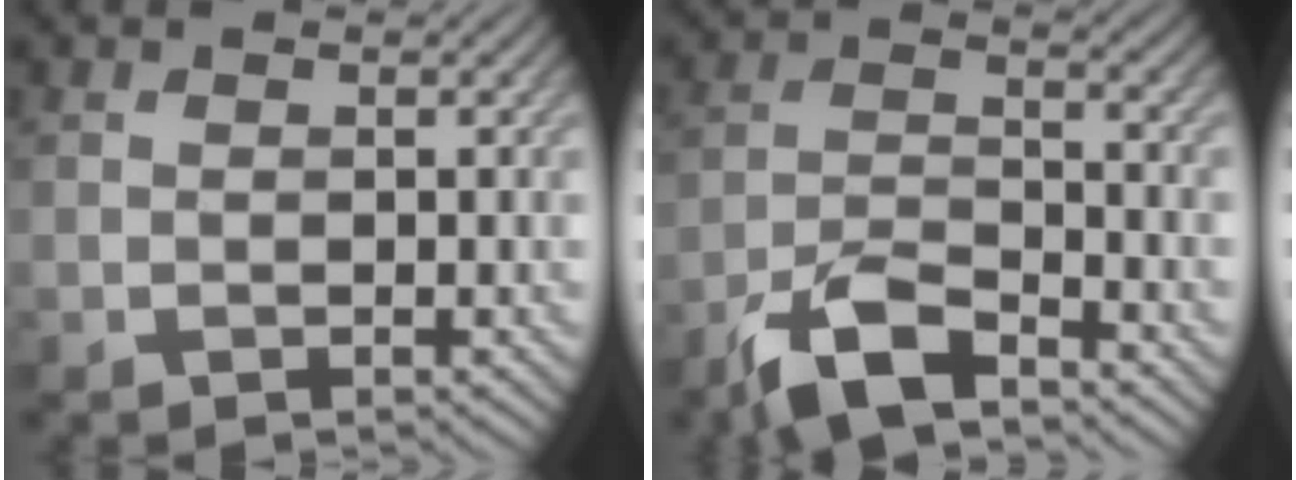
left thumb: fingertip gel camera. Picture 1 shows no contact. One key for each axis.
{"total": 7.7, "fx": -5.8, "fy": 2.1, "fz": 4.5, "tx": -0.093, "ty": -0.002, "tz": -0.122}